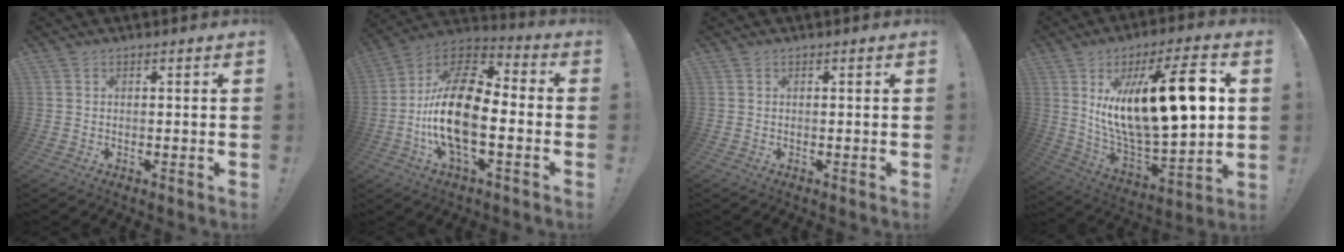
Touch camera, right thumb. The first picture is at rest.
{"total": 20.7, "force": [-3.9, 9.7, 17.8], "torque": [-0.352, 0.022, -0.065]}
{"total": 0.0}
{"total": 25.3, "force": [6.8, 8.8, 22.7], "torque": [-0.379, -0.041, 0.112]}